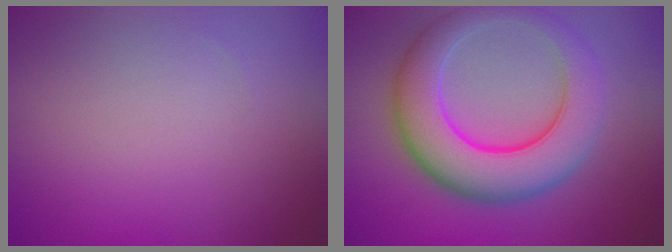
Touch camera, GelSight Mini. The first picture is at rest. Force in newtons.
{"total": 9.0, "press": 9.0, "slide": 0.3}